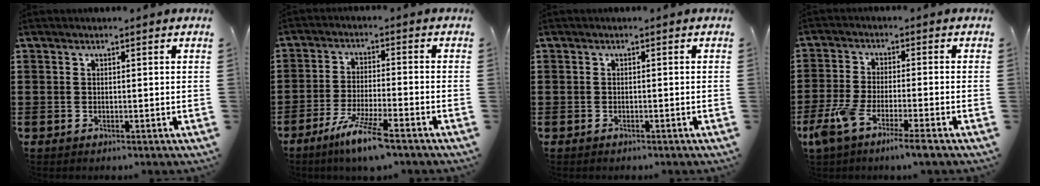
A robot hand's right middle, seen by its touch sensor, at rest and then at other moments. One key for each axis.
{"total": 7.2, "fx": -5.4, "fy": 0.3, "fz": 4.8, "tx": -0.099, "ty": -0.012, "tz": -0.099}
{"total": 0.6, "fx": -0.5, "fy": 0.4, "fz": 0.0, "tx": 0.001, "ty": 0.004, "tz": -0.012}
{"total": 5.8, "fx": -4.3, "fy": 0.1, "fz": 3.8, "tx": -0.097, "ty": -0.019, "tz": -0.086}